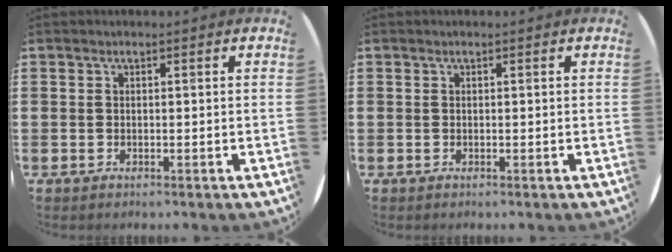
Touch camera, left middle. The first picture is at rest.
{"total": 0.0}